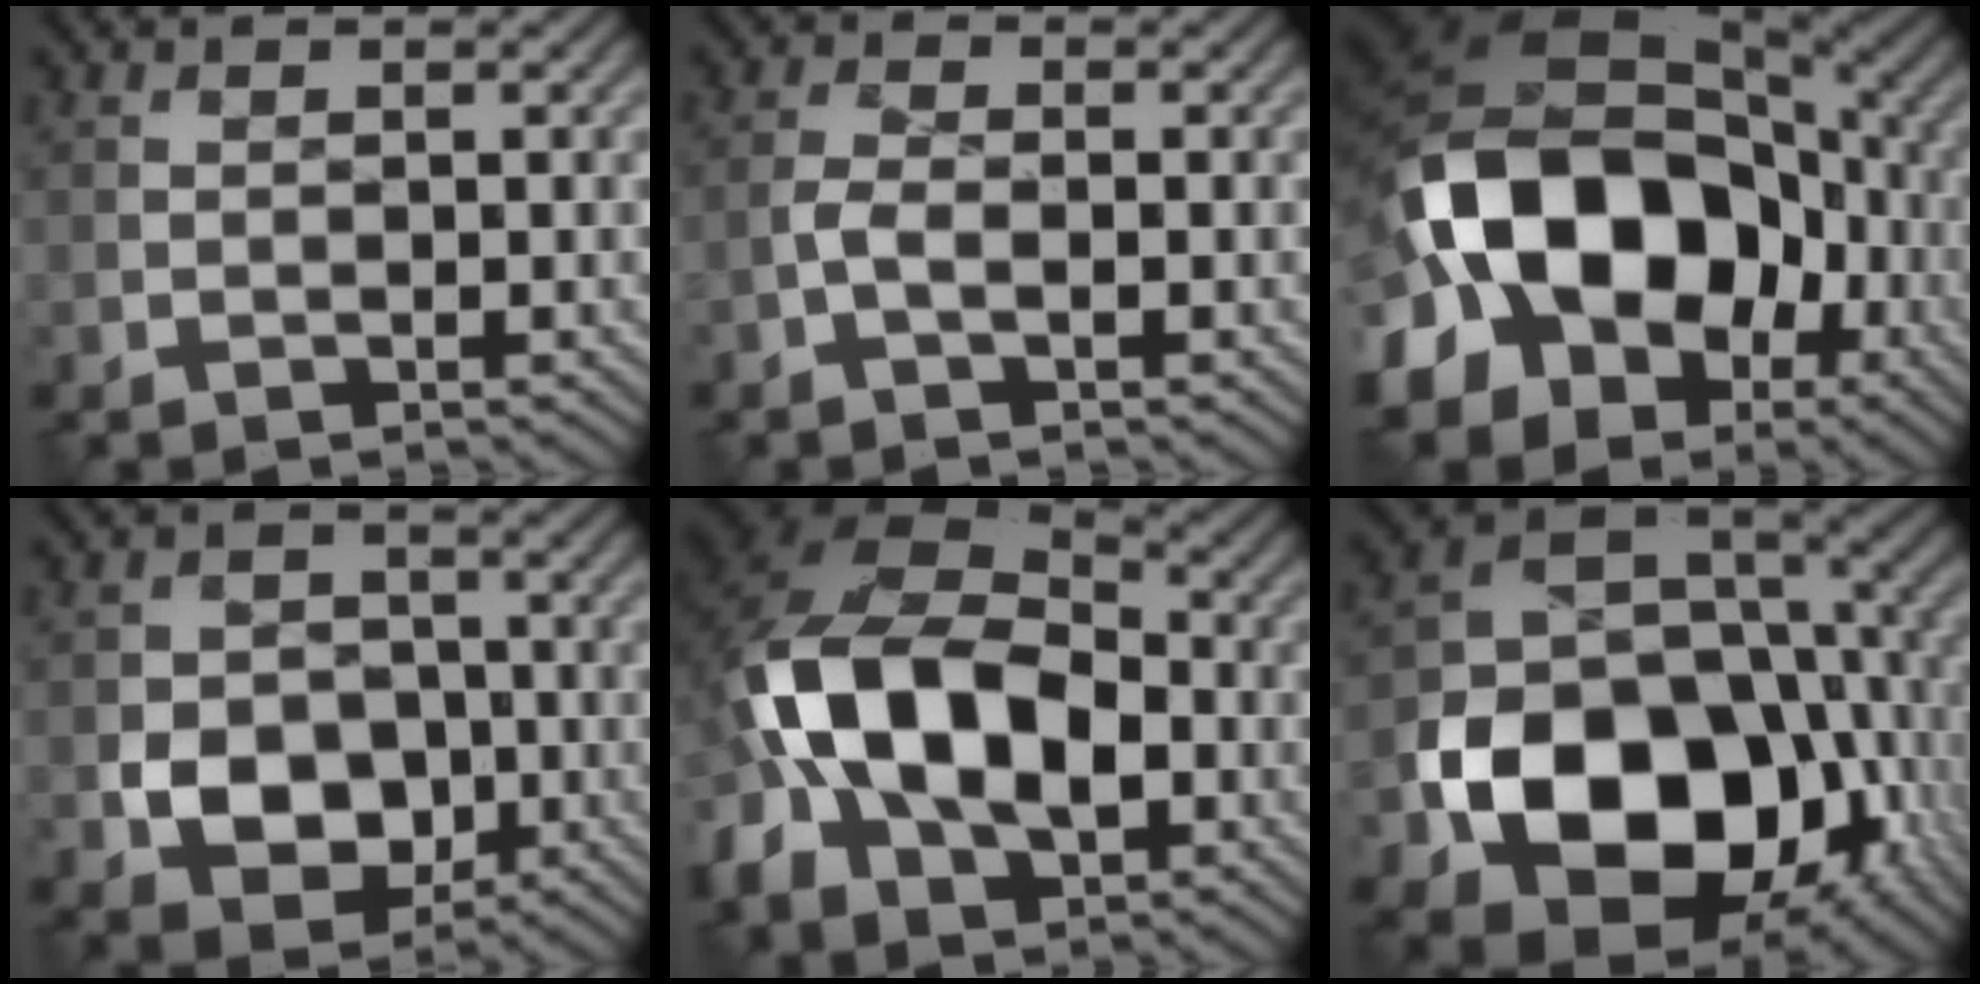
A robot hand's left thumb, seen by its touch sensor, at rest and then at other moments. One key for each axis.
{"total": 2.2, "fx": -0.9, "fy": 0.8, "fz": 1.8, "tx": -0.044, "ty": 0.005, "tz": -0.024}
{"total": 18.0, "fx": -5.0, "fy": 12.6, "fz": 11.8, "tx": -0.227, "ty": -0.016, "tz": -0.089}
{"total": 7.2, "fx": -2.2, "fy": 5.7, "fz": 4.0, "tx": -0.079, "ty": -0.011, "tz": -0.042}
{"total": 16.9, "fx": -3.1, "fy": 11.0, "fz": 12.4, "tx": -0.265, "ty": -0.005, "tz": -0.066}
{"total": 18.6, "fx": -6.0, "fy": 13.4, "fz": 11.4, "tx": -0.218, "ty": -0.048, "tz": -0.090}